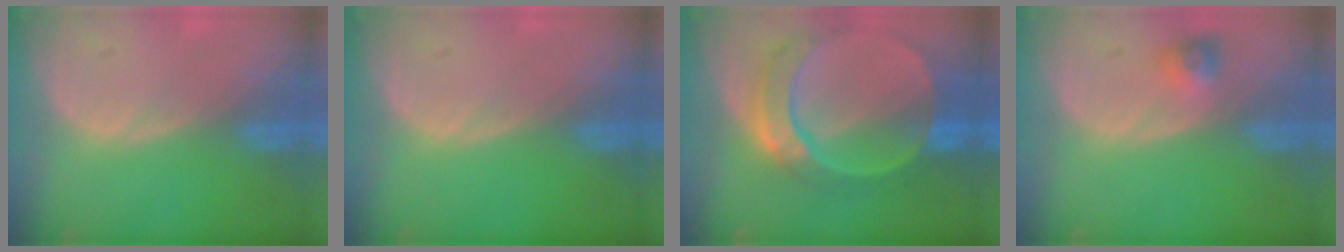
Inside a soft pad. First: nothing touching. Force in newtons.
{"total": 0.0}
{"total": 10.2, "press": 8.6, "slide": 5.5}
{"total": 2.6, "press": 2.4, "slide": 1.0}